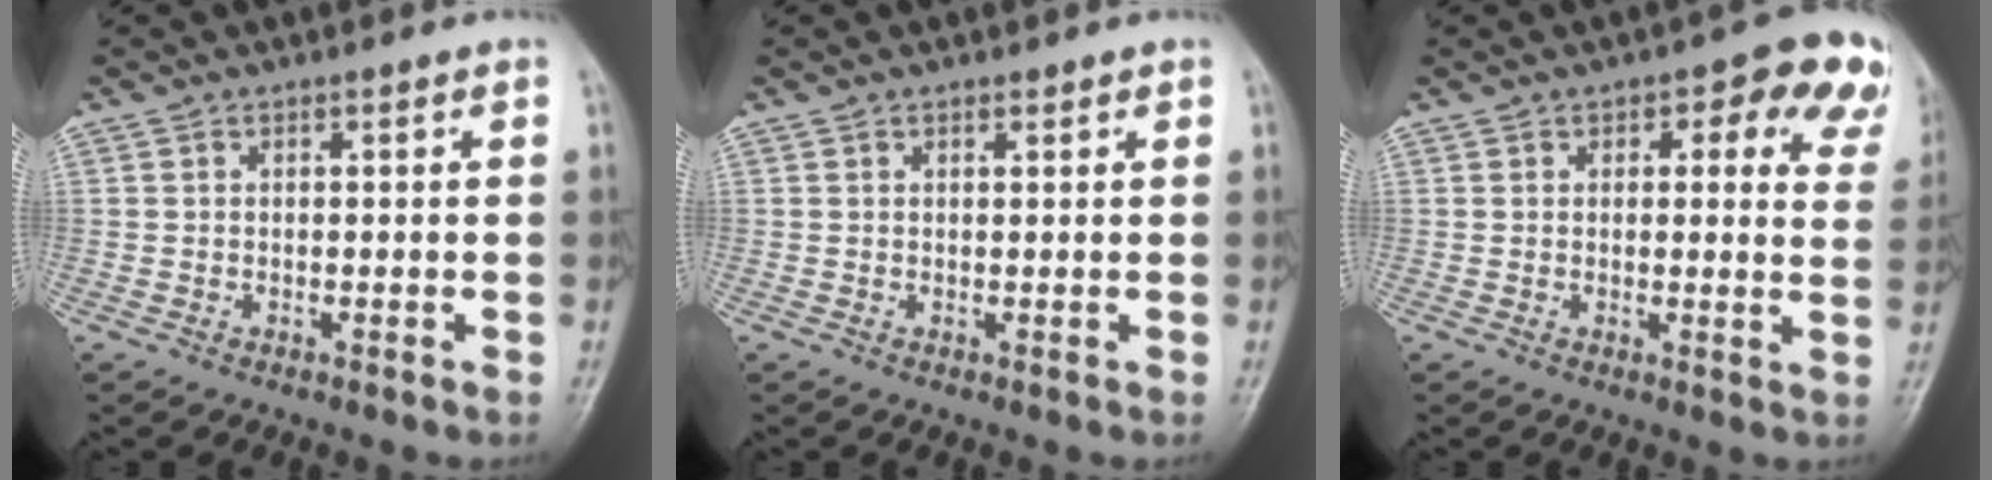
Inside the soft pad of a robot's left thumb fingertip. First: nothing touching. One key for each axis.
{"total": 0.7, "fx": 0.6, "fy": 0.2, "fz": 0.3, "tx": -0.008, "ty": -0.004, "tz": 0.009}
{"total": 12.1, "fx": 6.4, "fy": 5.5, "fz": 8.7, "tx": -0.048, "ty": -0.019, "tz": 0.061}